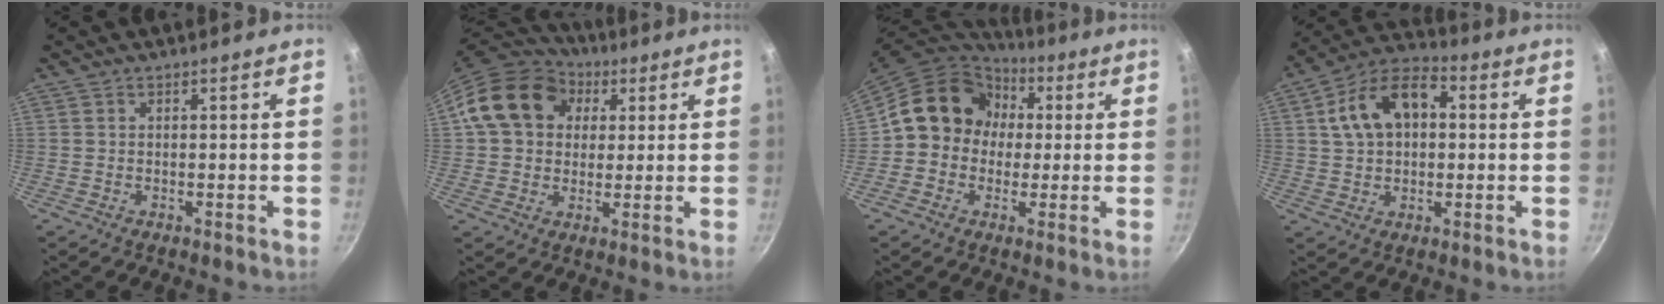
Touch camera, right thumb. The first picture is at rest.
{"total": 16.7, "force": [4.5, 13.3, 8.9], "torque": [-0.139, 0.021, 0.066]}
{"total": 14.8, "force": [1.5, 13.0, 6.8], "torque": [-0.074, 0.036, 0.006]}
{"total": 14.1, "force": [2.7, 9.2, 10.3], "torque": [-0.154, 0.031, 0.030]}